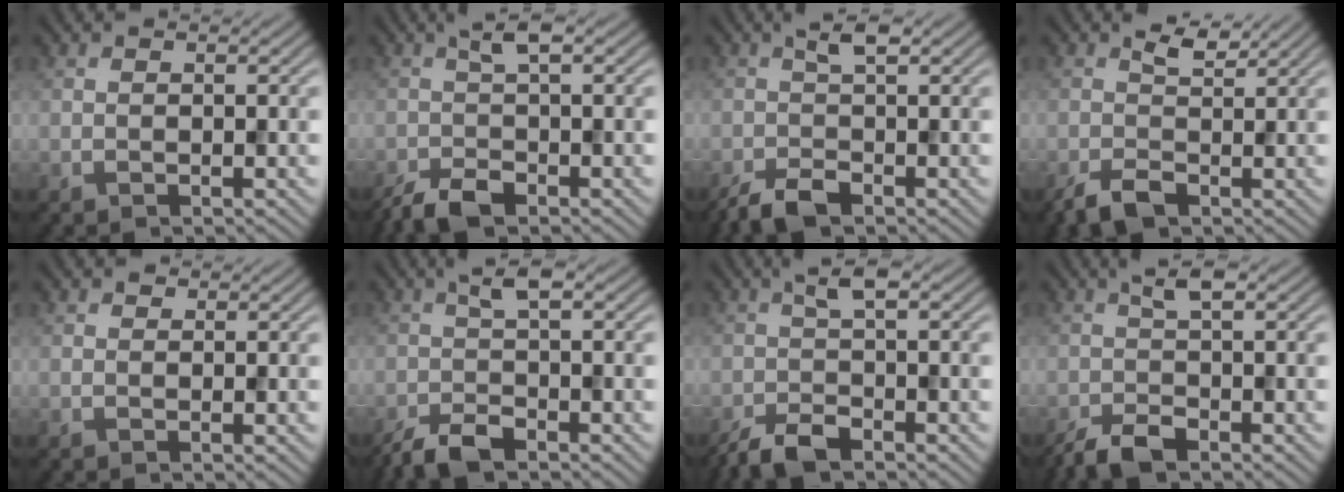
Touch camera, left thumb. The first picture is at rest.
{"total": 4.3, "force": [-2.0, 1.3, 3.5], "torque": [-0.075, -0.002, -0.047]}
{"total": 3.7, "force": [-1.7, 1.2, 3.1], "torque": [-0.065, -0.001, -0.038]}
{"total": 3.3, "force": [-0.5, 1.8, 2.7], "torque": [-0.064, -0.004, -0.010]}
{"total": 0.5, "force": [0.3, 0.4, 0.1], "torque": [0.001, -0.002, 0.005]}
{"total": 4.3, "force": [-2.4, 1.2, 3.4], "torque": [-0.068, -0.002, -0.057]}
{"total": 4.4, "force": [-2.5, 1.2, 3.4], "torque": [-0.068, -0.002, -0.058]}
{"total": 3.9, "force": [-2.1, 1.1, 3.2], "torque": [-0.065, -0.002, -0.049]}